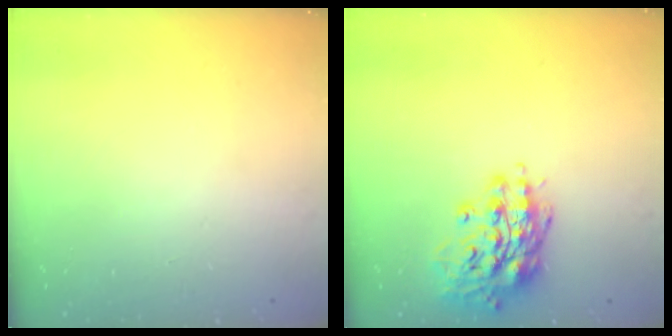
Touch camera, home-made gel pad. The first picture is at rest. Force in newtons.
{"total": 16.0, "press": 15.8, "slide": 2.7}